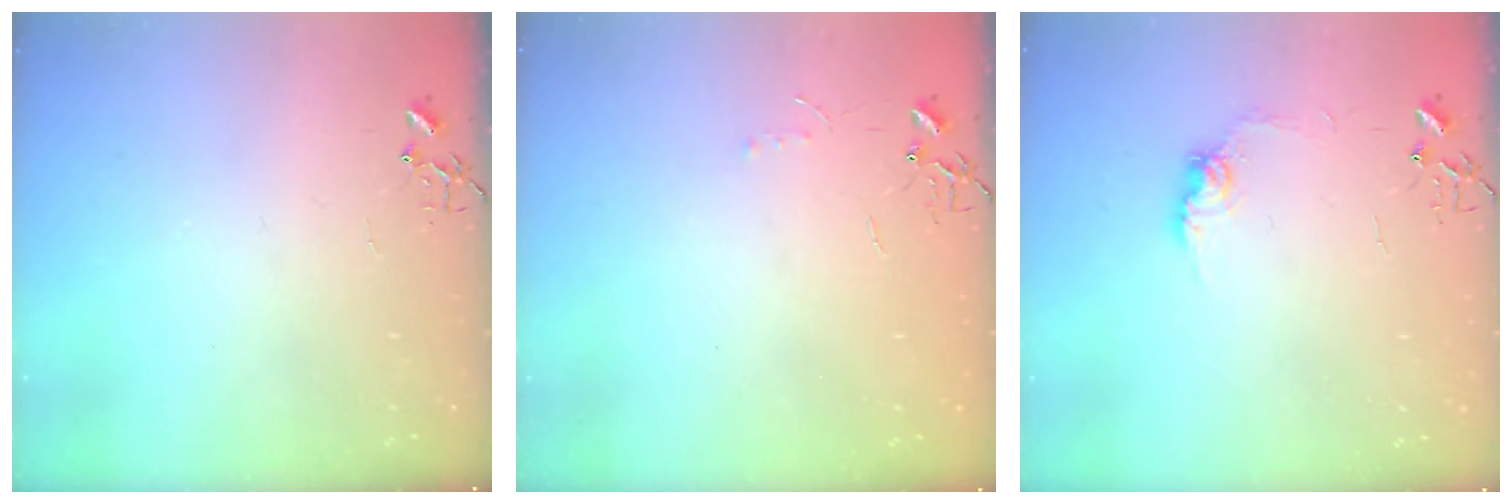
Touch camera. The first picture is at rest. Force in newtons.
{"total": 3.7, "press": 3.6, "slide": 0.5}
{"total": 8.6, "press": 8.6, "slide": 0.4}